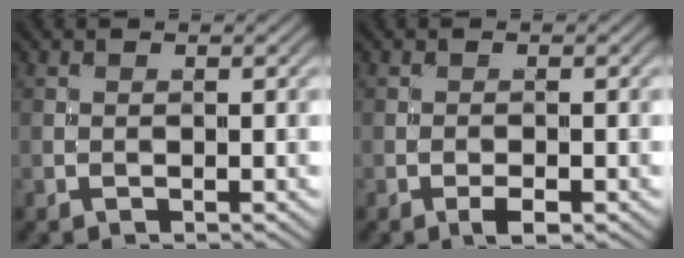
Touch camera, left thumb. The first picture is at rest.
{"total": 1.7, "force": [-0.9, 0.5, 1.3], "torque": [-0.023, 0.000, -0.019]}